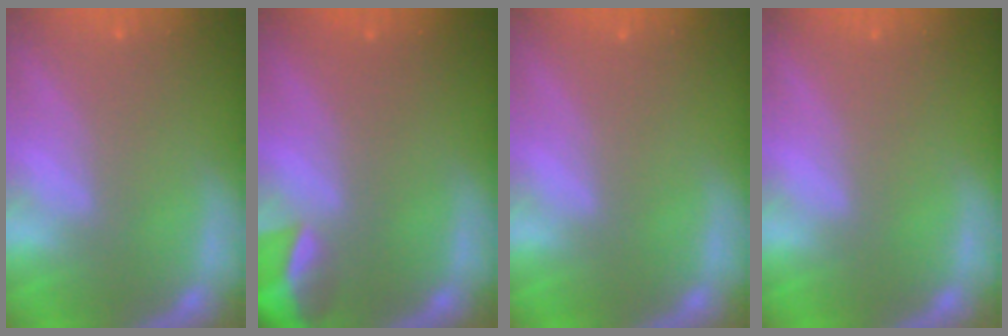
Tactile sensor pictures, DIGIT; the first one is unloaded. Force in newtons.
{"total": 4.4}
{"total": 0.0}
{"total": 0.0}